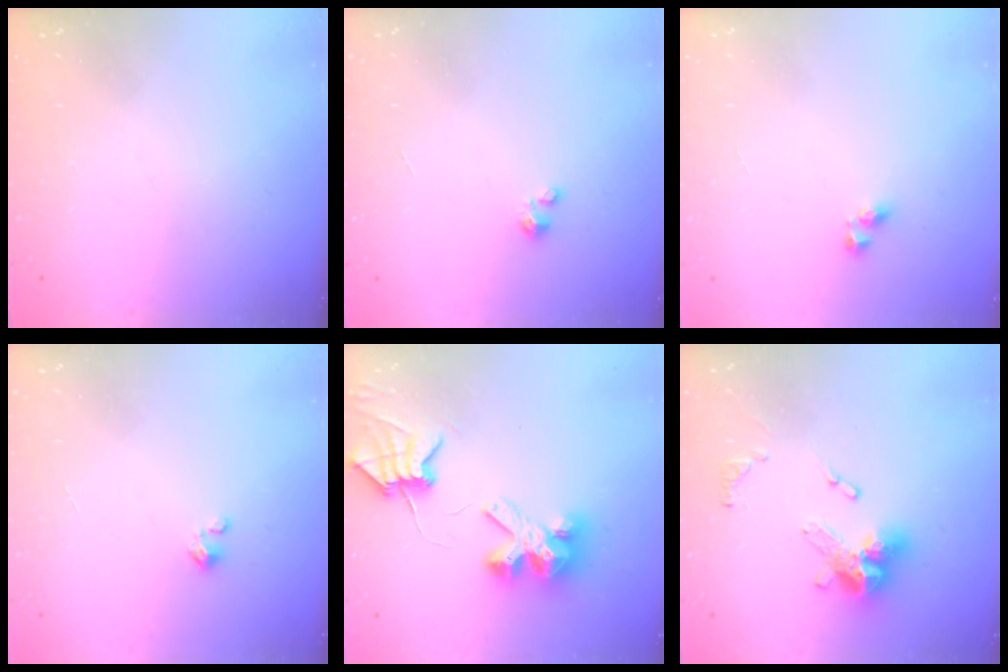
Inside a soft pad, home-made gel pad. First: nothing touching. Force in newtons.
{"total": 1.2, "press": 1.1, "slide": 0.1}
{"total": 4.4, "press": 4.4, "slide": 0.1}
{"total": 0.0}
{"total": 8.9, "press": 8.9, "slide": 0.8}
{"total": 13.1, "press": 13.0, "slide": 1.4}